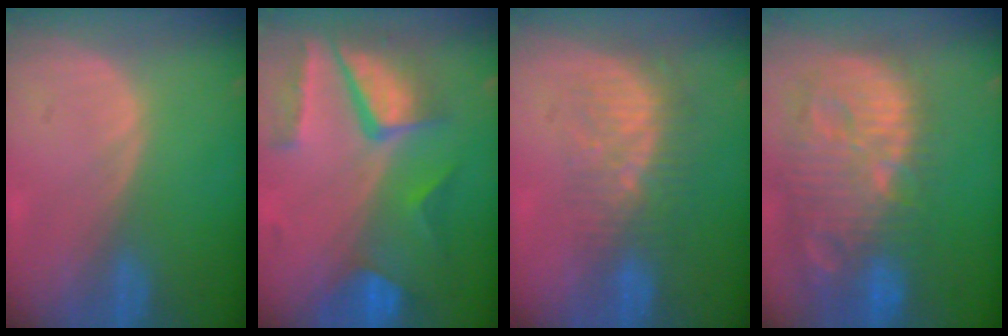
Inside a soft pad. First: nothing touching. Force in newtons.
{"total": 10.4, "press": 8.8, "slide": 5.5}
{"total": 8.6, "press": 7.5, "slide": 4.3}
{"total": 14.3, "press": 12.4, "slide": 7.2}